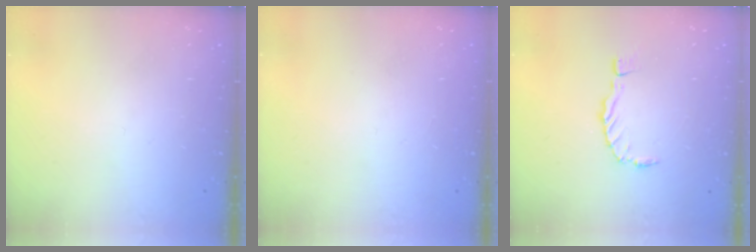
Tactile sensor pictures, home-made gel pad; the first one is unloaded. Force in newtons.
{"total": 0.0}
{"total": 0.0}